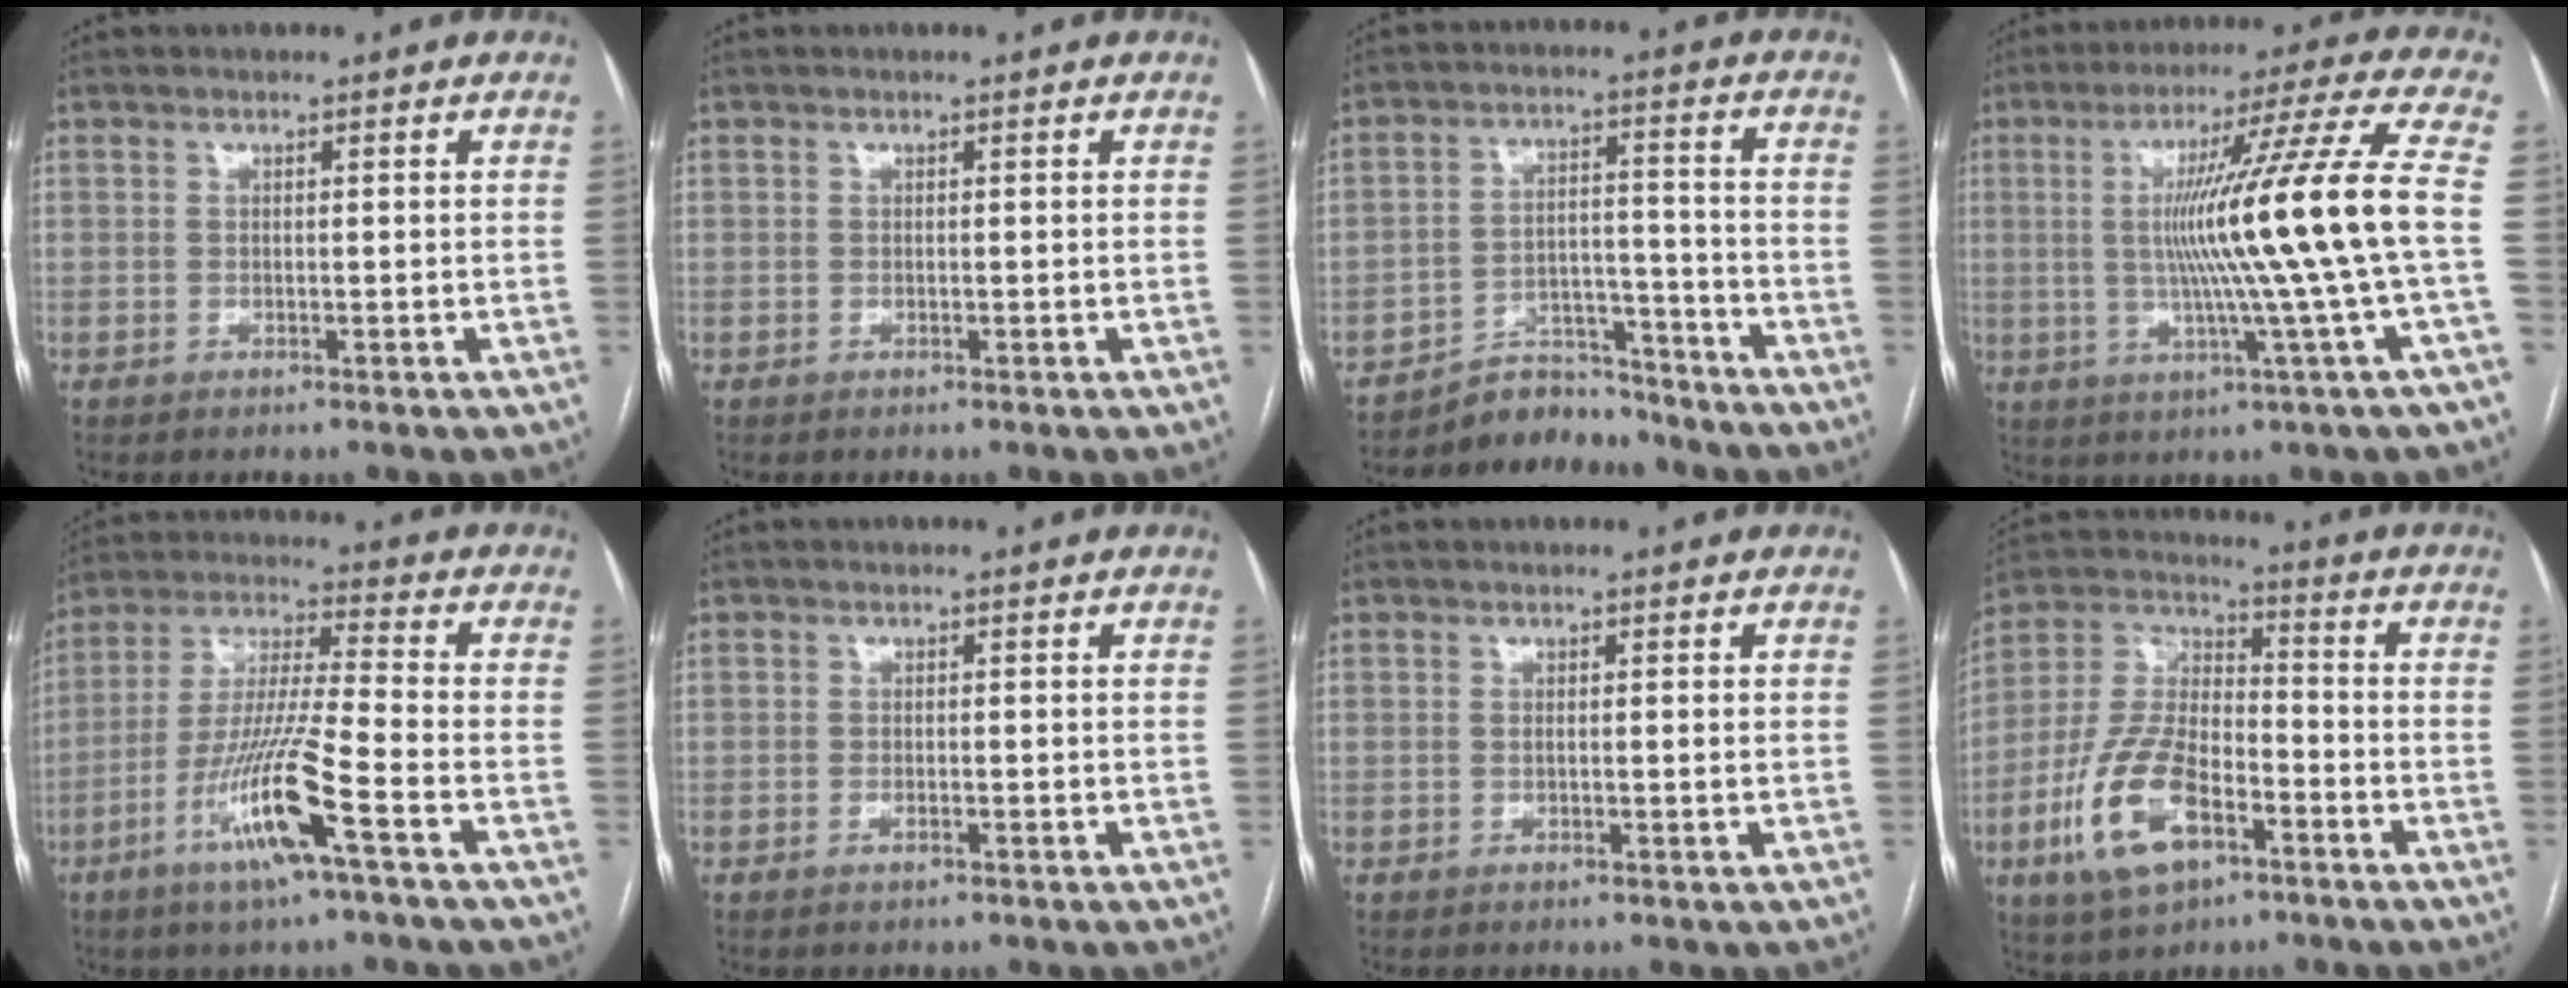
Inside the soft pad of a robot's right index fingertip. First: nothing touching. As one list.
[{"total": 0.0}, {"total": 7.4, "force": [-7.1, 2.3, -0.2], "torque": [0.012, 0.035, -0.116]}, {"total": 16.8, "force": [-0.3, -2.7, 16.5], "torque": [-0.260, 0.001, -0.013]}, {"total": 13.4, "force": [-6.2, -0.3, 11.8], "torque": [-0.240, -0.015, -0.120]}, {"total": 0.7, "force": [-0.4, 0.3, 0.5], "torque": [-0.010, 0.000, -0.005]}, {"total": 0.7, "force": [0.0, 0.1, 0.7], "torque": [-0.016, -0.002, 0.003]}, {"total": 15.2, "force": [-6.7, 7.1, 11.6], "torque": [-0.255, 0.009, -0.120]}]